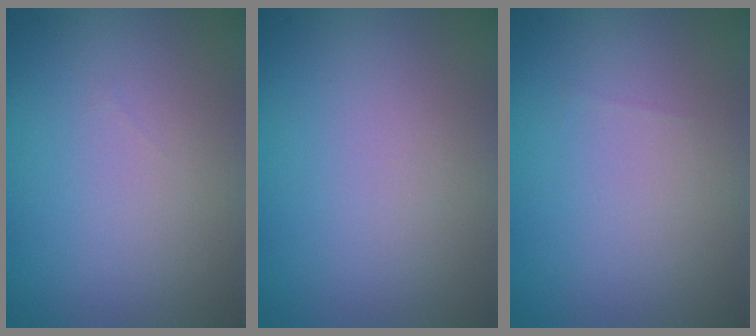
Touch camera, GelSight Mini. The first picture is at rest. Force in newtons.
{"total": 0.0}
{"total": 0.0}